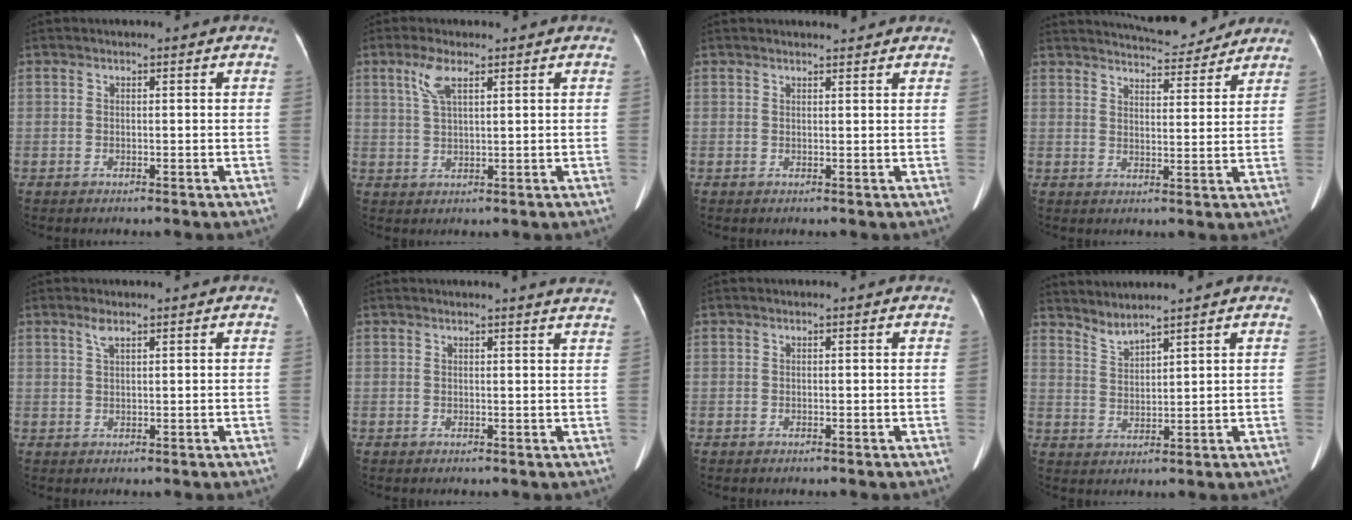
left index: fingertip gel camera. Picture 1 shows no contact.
{"total": 3.9, "force": [2.1, 0.8, 3.2], "torque": [-0.074, 0.007, 0.047]}
{"total": 2.3, "force": [2.2, 0.4, 0.4], "torque": [-0.010, 0.005, 0.029]}
{"total": 10.3, "force": [9.8, 1.6, 2.6], "torque": [-0.038, 0.005, 0.131]}
{"total": 1.4, "force": [1.0, 0.4, 1.0], "torque": [-0.022, 0.009, 0.024]}
{"total": 4.8, "force": [4.6, -0.4, 1.3], "torque": [-0.016, -0.008, 0.029]}
{"total": 0.0}
{"total": 3.1, "force": [3.1, -0.4, 0.4], "torque": [-0.015, -0.003, 0.068]}